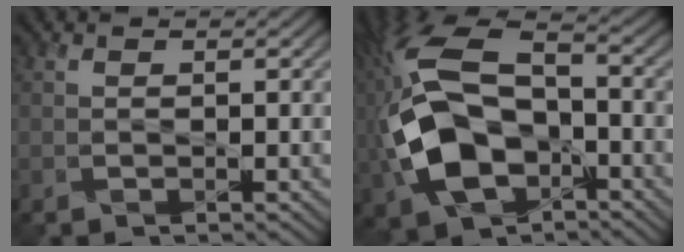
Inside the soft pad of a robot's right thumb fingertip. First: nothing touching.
{"total": 16.1, "force": [-3.0, 10.0, 12.2], "torque": [-0.294, -0.009, -0.060]}